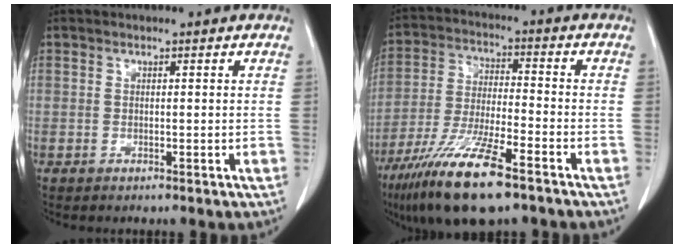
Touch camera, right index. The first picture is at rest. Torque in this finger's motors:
{"motor_torque": [0.63, -0.60, 0.79, 0.21]}